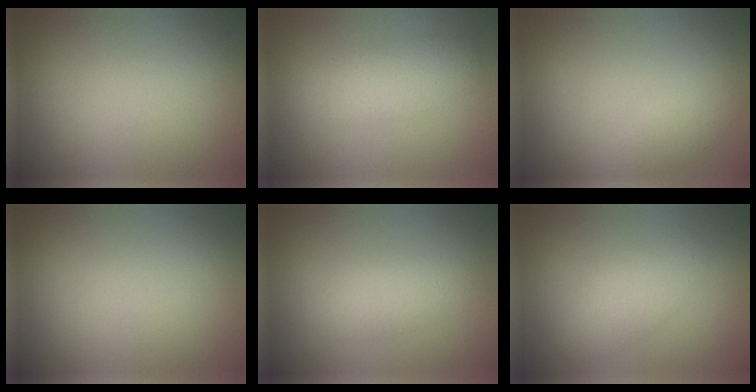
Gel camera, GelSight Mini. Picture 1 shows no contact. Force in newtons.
{"total": 3.3, "press": 3.3, "slide": 0.1}
{"total": 1.4, "press": 1.4, "slide": 0.1}
{"total": 0.0}
{"total": 2.5, "press": 2.5, "slide": 0.1}
{"total": 2.8, "press": 2.8, "slide": 0.0}